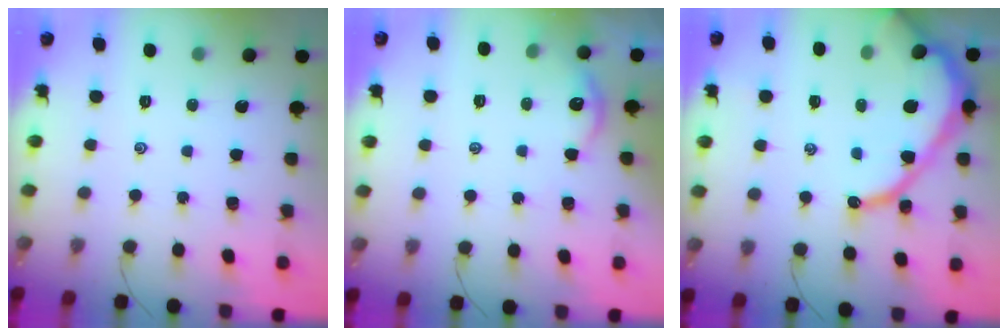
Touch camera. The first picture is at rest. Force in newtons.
{"total": 4.6, "press": 4.5, "slide": 0.4}
{"total": 16.2, "press": 16.2, "slide": 1.5}